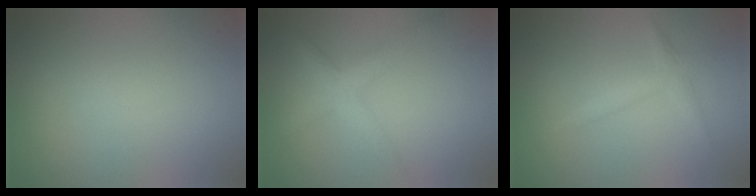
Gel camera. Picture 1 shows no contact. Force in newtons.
{"total": 2.9, "press": 2.9, "slide": 0.1}
{"total": 1.5, "press": 1.5, "slide": 0.1}